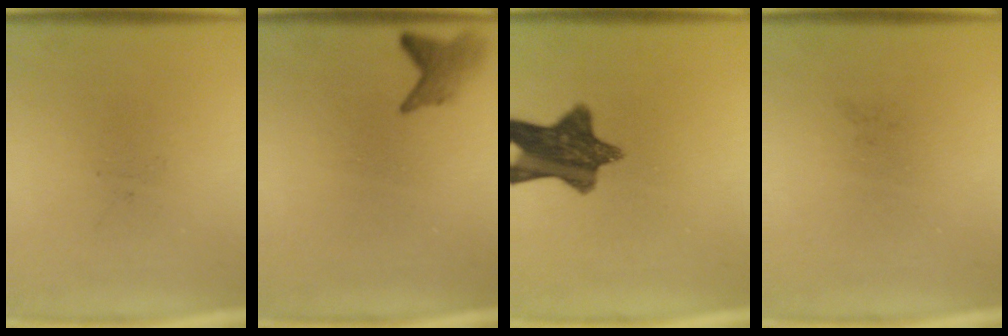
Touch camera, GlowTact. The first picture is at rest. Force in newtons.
{"total": 2.4}
{"total": 10.7}
{"total": 0.0}